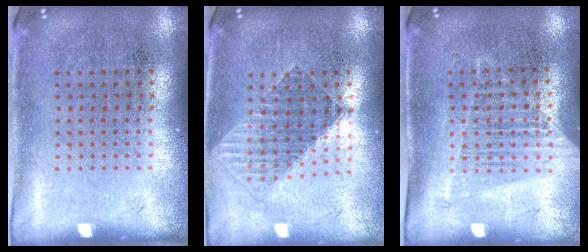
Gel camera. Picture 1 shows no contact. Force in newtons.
{"total": 1.5, "press": 1.3, "slide": 0.8}
{"total": 1.3, "press": 1.2, "slide": 0.4}